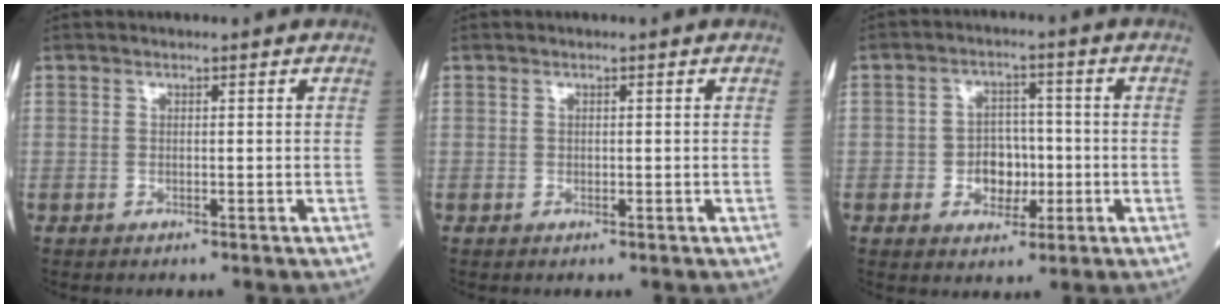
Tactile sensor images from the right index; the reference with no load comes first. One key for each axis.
{"total": 0.0}
{"total": 5.4, "fx": -1.3, "fy": 3.9, "fz": 3.5, "tx": -0.053, "ty": 0.011, "tz": -0.018}